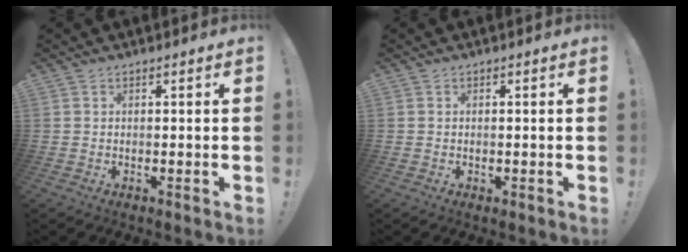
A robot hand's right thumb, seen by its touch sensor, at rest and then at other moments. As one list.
[{"total": 0.5, "force": [0.1, 0.5, 0.0], "torque": [0.005, 0.000, 0.000]}]